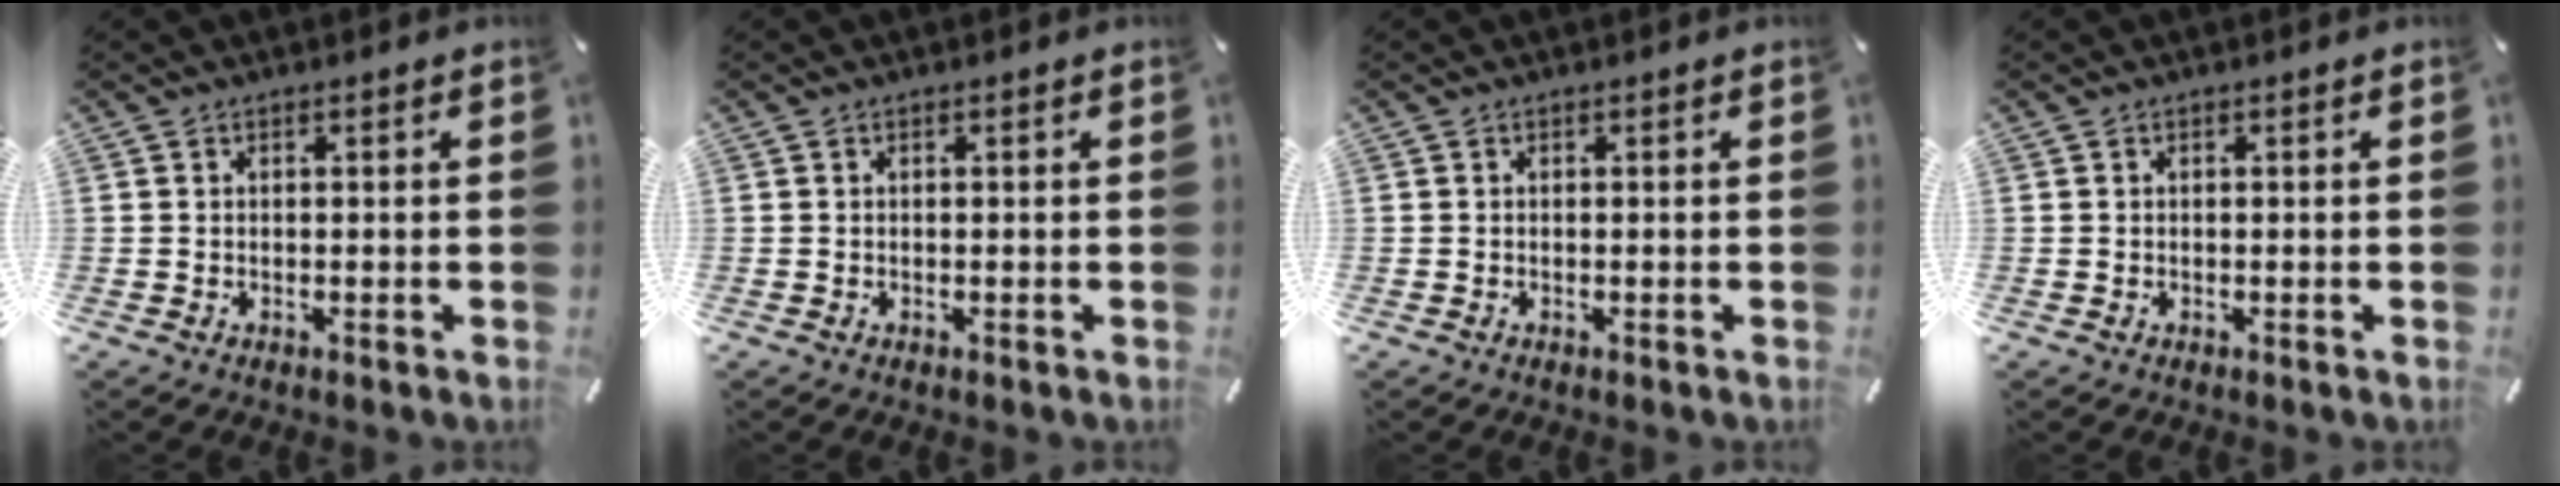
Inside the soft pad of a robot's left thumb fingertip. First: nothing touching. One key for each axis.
{"total": 0.0}
{"total": 0.0}
{"total": 0.0}